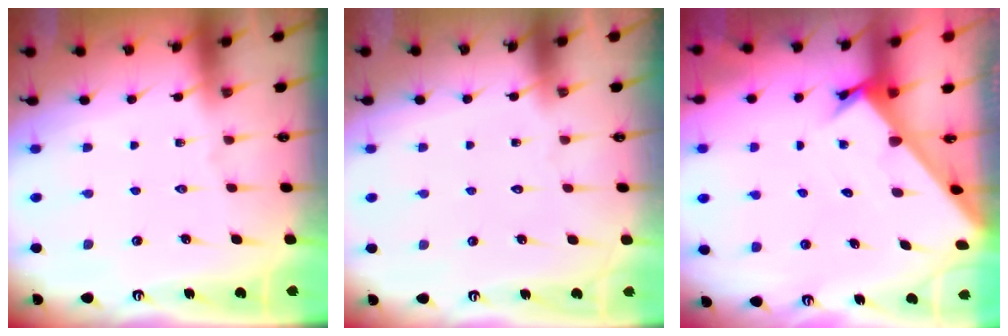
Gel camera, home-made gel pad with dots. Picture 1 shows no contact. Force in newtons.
{"total": 1.5, "press": 1.5, "slide": 0.0}
{"total": 2.5, "press": 2.5, "slide": 0.2}